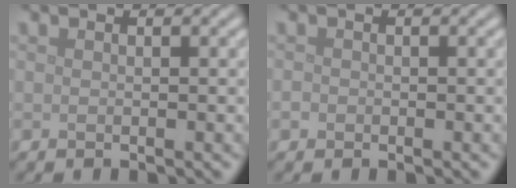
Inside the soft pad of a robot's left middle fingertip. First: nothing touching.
{"total": 0.6, "force": [-0.3, 0.6, 0.1], "torque": [0.000, -0.003, -0.007]}